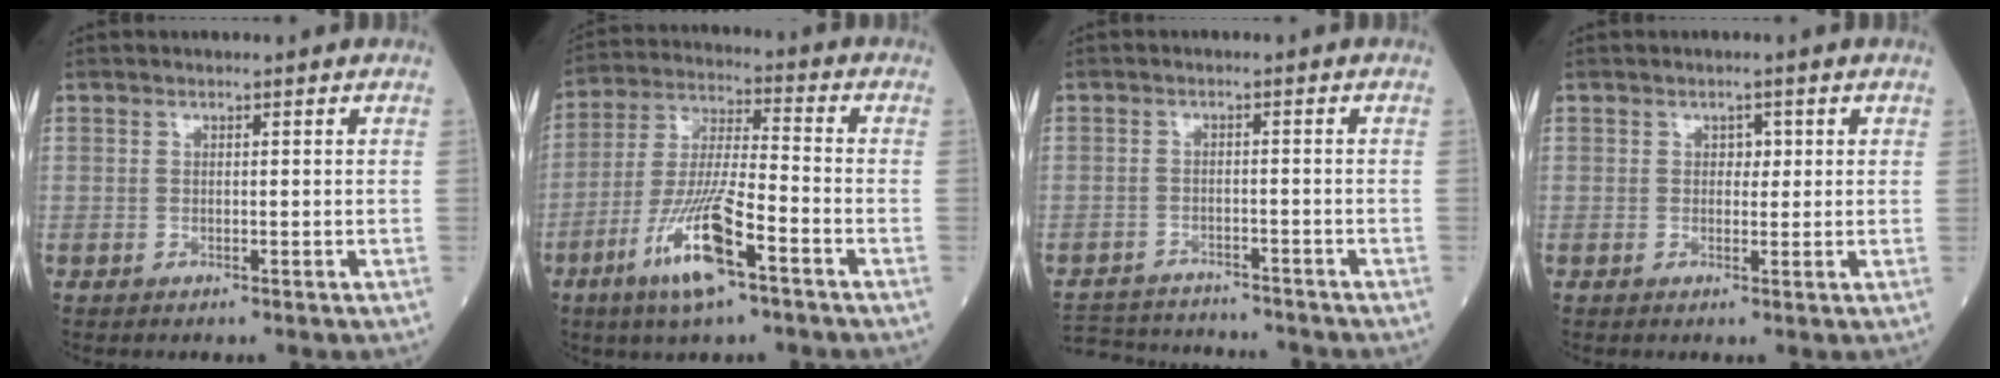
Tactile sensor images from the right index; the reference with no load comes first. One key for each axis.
{"total": 12.7, "fx": -6.4, "fy": 1.6, "fz": 10.8, "tx": -0.213, "ty": -0.015, "tz": -0.121}
{"total": 12.4, "fx": -11.8, "fy": 2.3, "fz": 3.1, "tx": -0.062, "ty": 0.007, "tz": -0.168}
{"total": 1.5, "fx": 0.4, "fy": 1.1, "fz": 0.9, "tx": -0.006, "ty": 0.003, "tz": 0.002}